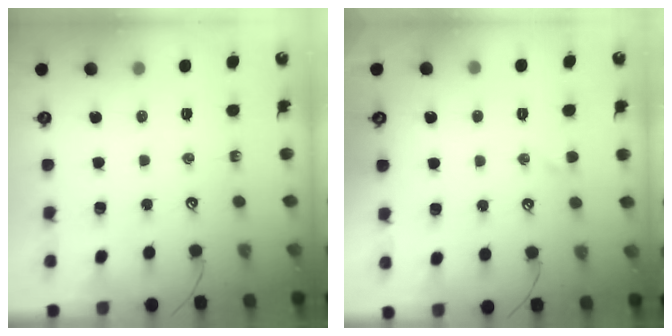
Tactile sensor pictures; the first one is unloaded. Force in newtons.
{"total": 0.5, "press": 0.1, "slide": 0.5}